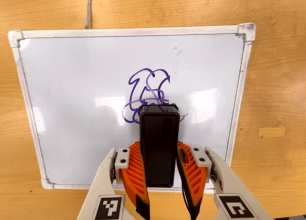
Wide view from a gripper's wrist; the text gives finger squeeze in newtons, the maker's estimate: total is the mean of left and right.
{"total": 7.2, "left": 5.5, "right": 8.8}